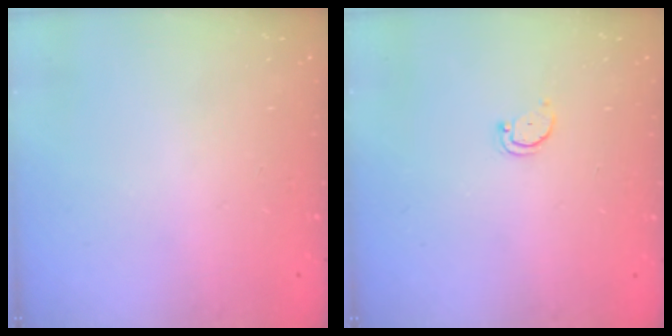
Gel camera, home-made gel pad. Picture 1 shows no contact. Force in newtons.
{"total": 2.5, "press": 2.4, "slide": 0.4}